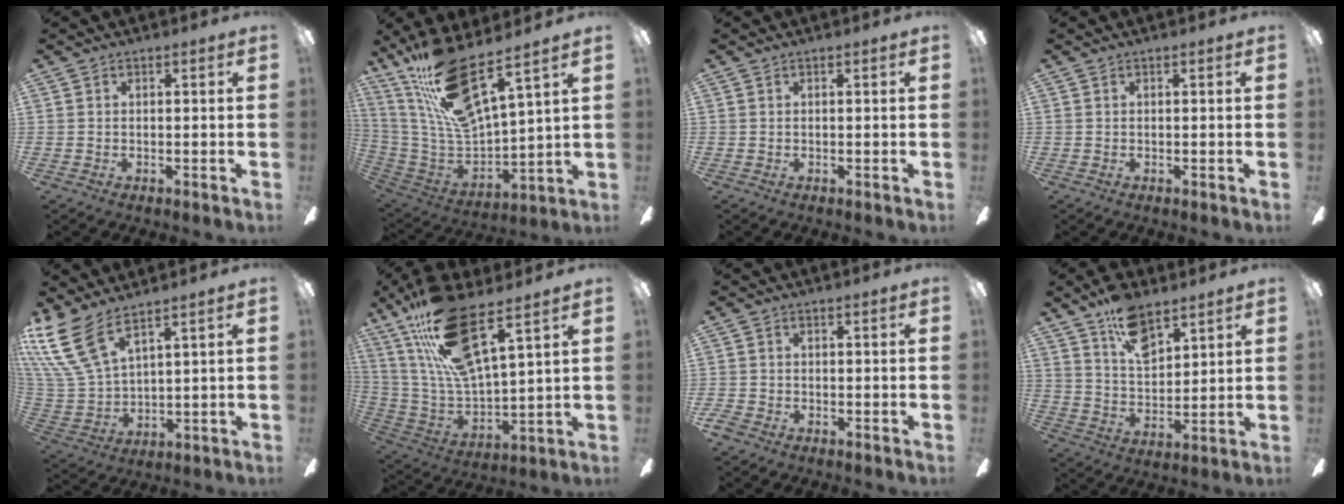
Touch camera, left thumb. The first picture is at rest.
{"total": 21.0, "force": [14.5, 5.3, 14.3], "torque": [-0.293, -0.091, 0.250]}
{"total": 0.0}
{"total": 0.0}
{"total": 15.0, "force": [9.5, 6.1, 9.8], "torque": [-0.242, -0.053, 0.176]}
{"total": 21.1, "force": [13.4, 6.3, 15.0], "torque": [-0.307, -0.059, 0.231]}
{"total": 2.1, "force": [-1.4, 1.2, 0.9], "torque": [-0.027, 0.002, -0.031]}
{"total": 12.0, "force": [8.1, 5.9, 6.6], "torque": [-0.103, -0.038, 0.143]}